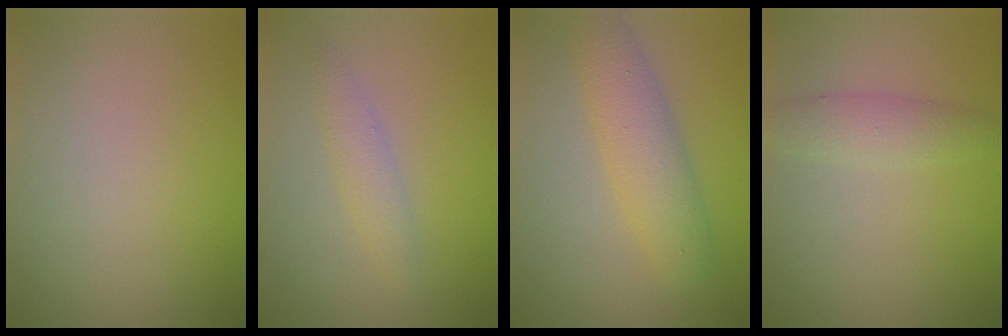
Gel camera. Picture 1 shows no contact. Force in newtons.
{"total": 1.8, "press": 1.8, "slide": 0.0}
{"total": 4.3, "press": 4.3, "slide": 0.1}
{"total": 2.4, "press": 2.4, "slide": 0.2}